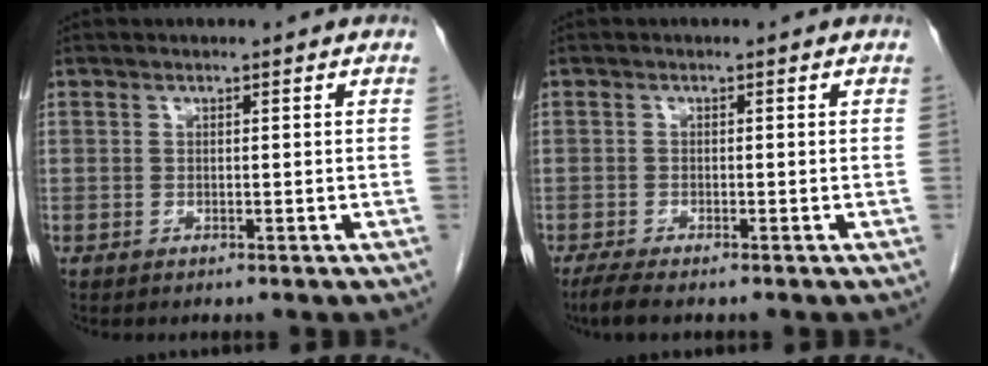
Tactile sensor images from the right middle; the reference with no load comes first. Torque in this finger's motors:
{"motor_torque": [0.45, -0.05, 0.00, 0.02]}